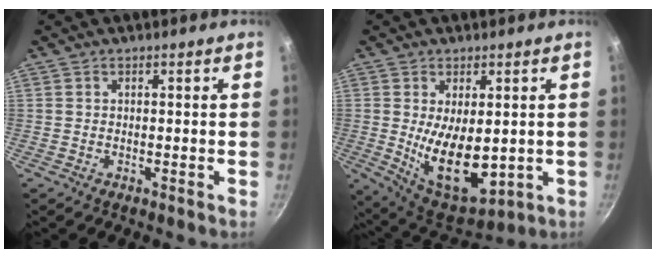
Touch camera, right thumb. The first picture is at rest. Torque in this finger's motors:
{"motor_torque": [-0.66, 1.21, 1.65, -0.01, 0.11]}